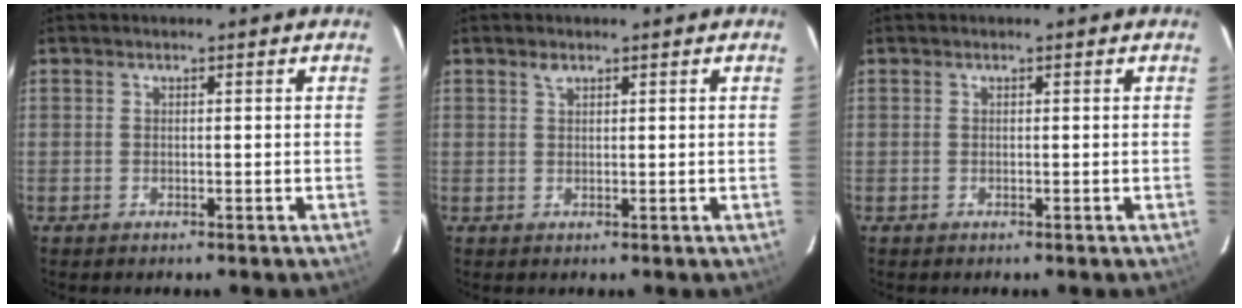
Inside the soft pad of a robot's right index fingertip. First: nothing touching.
{"total": 1.0, "force": [0.8, 0.5, 0.5], "torque": [-0.009, 0.002, 0.014]}
{"total": 0.0}